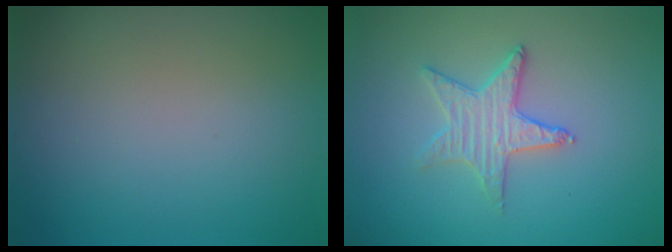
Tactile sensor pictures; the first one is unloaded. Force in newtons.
{"total": 2.8, "press": 2.8, "slide": 0.4}